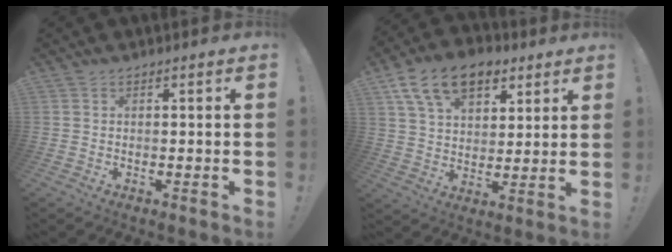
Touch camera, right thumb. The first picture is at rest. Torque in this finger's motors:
{"motor_torque": [0.61, 2.20, 1.05, 0.59, 0.11]}